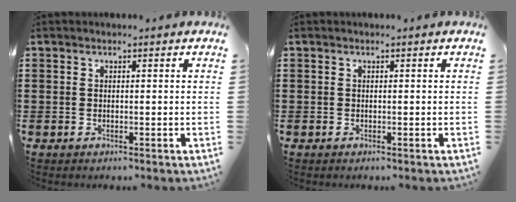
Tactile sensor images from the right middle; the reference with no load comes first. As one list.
[{"total": 0.0}]